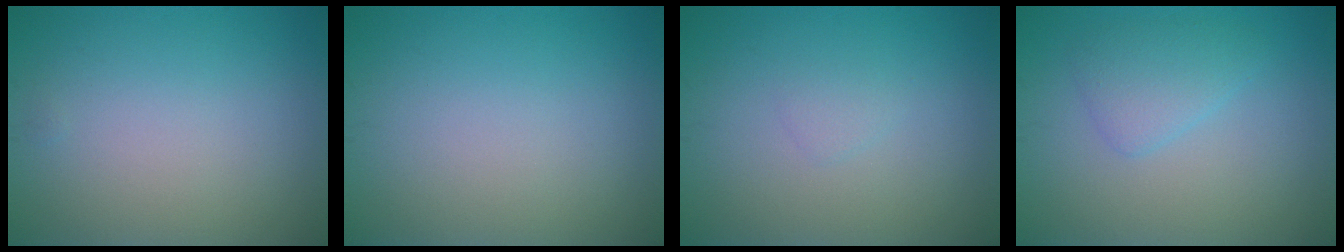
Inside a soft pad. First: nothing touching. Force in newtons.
{"total": 0.0}
{"total": 0.7, "press": 0.7, "slide": 0.1}
{"total": 2.4, "press": 2.4, "slide": 0.1}